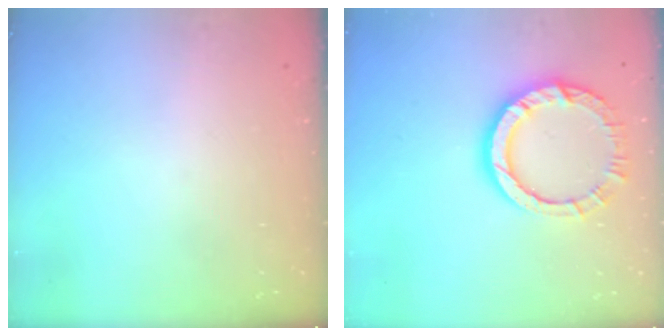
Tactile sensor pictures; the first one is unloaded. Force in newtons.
{"total": 11.6, "press": 11.6, "slide": 0.8}